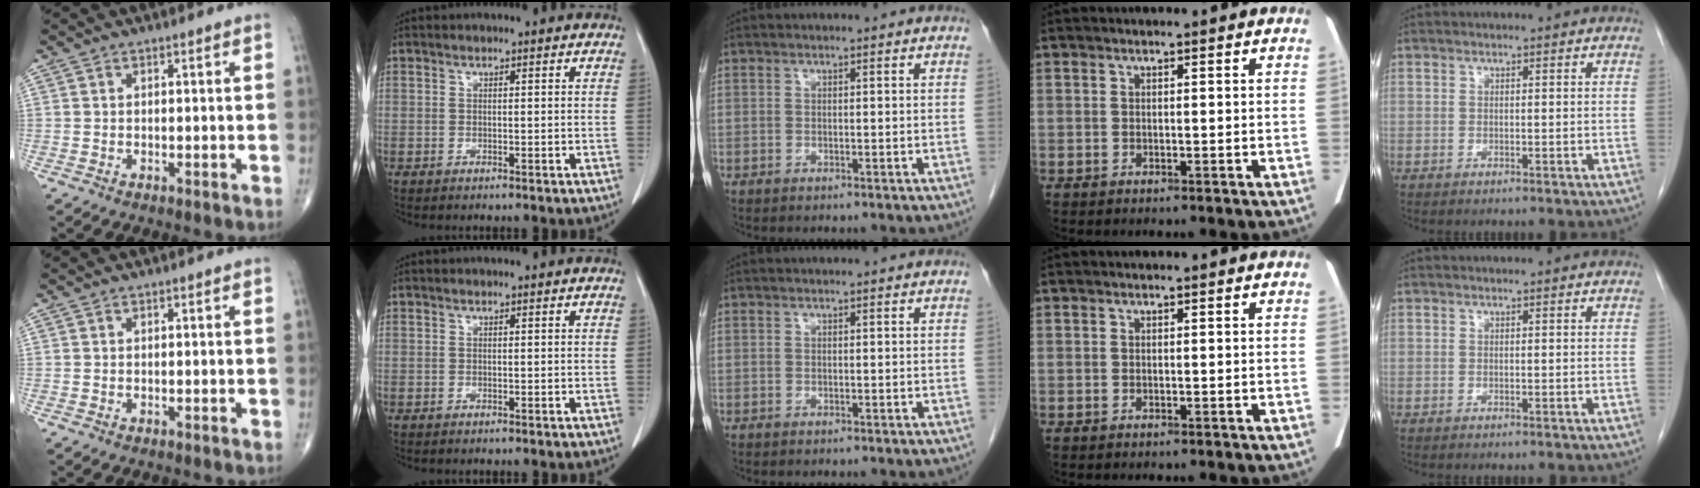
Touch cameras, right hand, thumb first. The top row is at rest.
{}